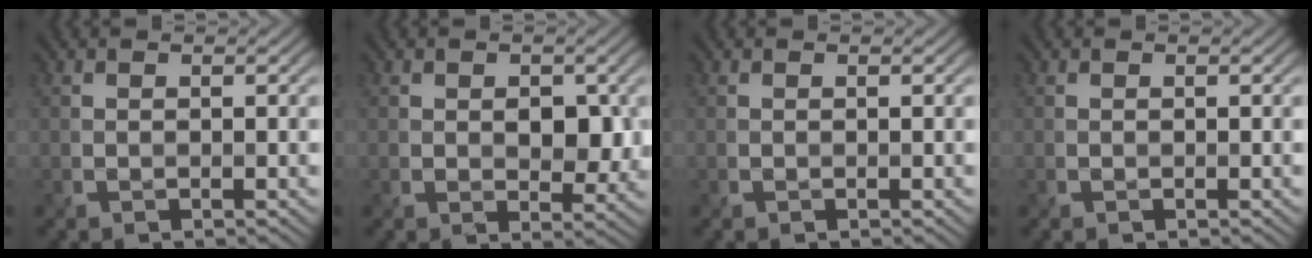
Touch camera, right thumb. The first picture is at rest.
{"total": 4.0, "force": [0.5, 2.7, 2.9], "torque": [-0.051, -0.010, 0.015]}
{"total": 0.0}
{"total": 0.0}